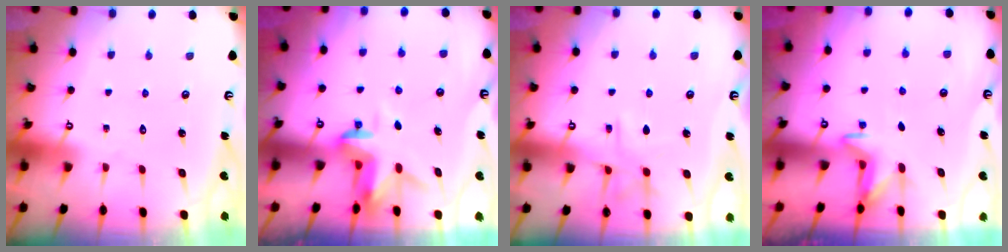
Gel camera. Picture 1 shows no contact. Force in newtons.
{"total": 3.1, "press": 3.1, "slide": 0.2}
{"total": 7.4, "press": 7.4, "slide": 0.5}
{"total": 3.1, "press": 3.0, "slide": 0.7}